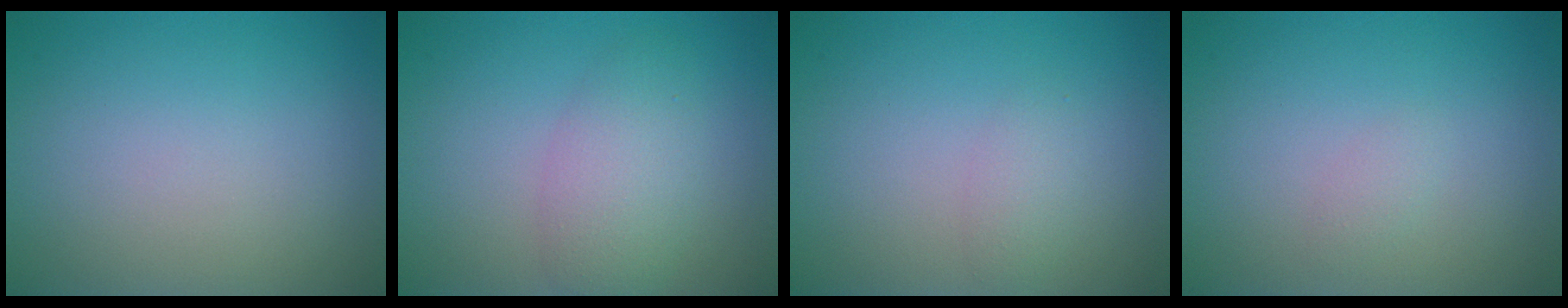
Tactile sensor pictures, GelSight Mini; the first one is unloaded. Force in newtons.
{"total": 3.6, "press": 3.6, "slide": 0.0}
{"total": 1.2, "press": 1.2, "slide": 0.1}
{"total": 0.7, "press": 0.7, "slide": 0.0}